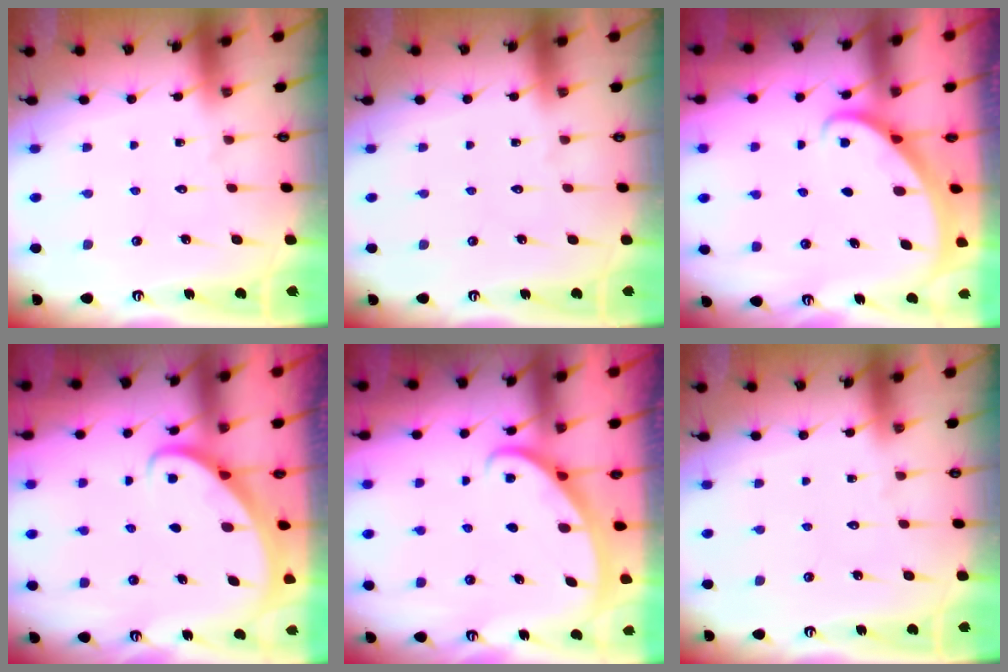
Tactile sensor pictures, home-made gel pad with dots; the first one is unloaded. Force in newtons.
{"total": 0.0}
{"total": 1.8, "press": 1.8, "slide": 0.1}
{"total": 2.7, "press": 2.7, "slide": 0.2}
{"total": 2.5, "press": 2.5, "slide": 0.2}
{"total": 0.0}